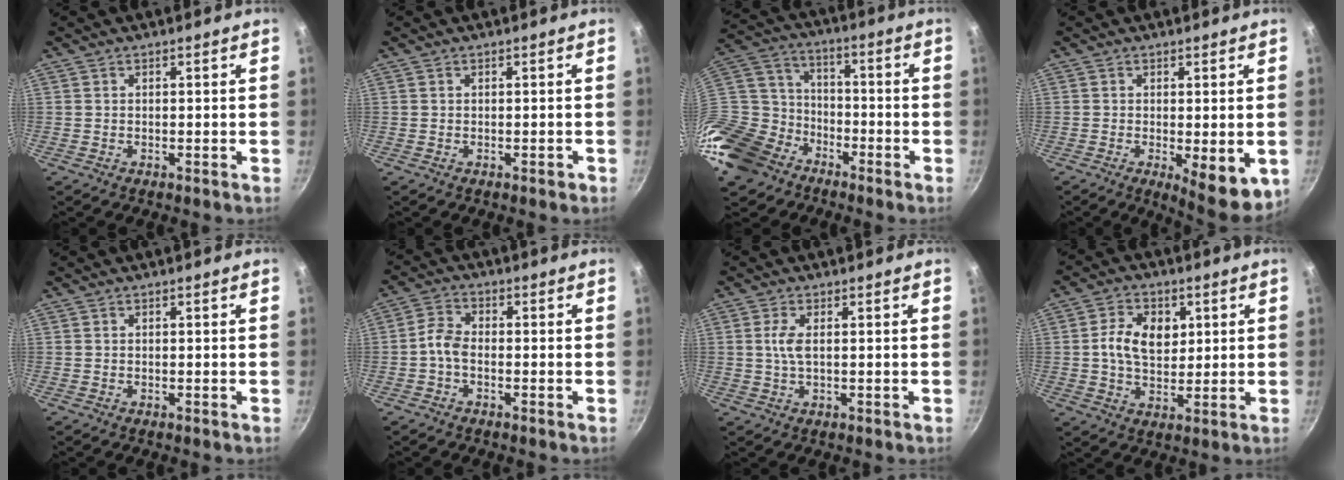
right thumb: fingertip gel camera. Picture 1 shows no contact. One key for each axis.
{"total": 0.7, "fx": -0.4, "fy": 0.3, "fz": 0.4, "tx": 0.001, "ty": 0.000, "tz": -0.007}
{"total": 22.4, "fx": -13.1, "fy": 15.3, "fz": 9.8, "tx": -0.250, "ty": 0.047, "tz": -0.246}
{"total": 8.8, "fx": -2.5, "fy": 3.0, "fz": 7.9, "tx": -0.102, "ty": -0.021, "tz": -0.030}
{"total": 0.0}
{"total": 4.5, "fx": -1.2, "fy": 2.8, "fz": 3.3, "tx": -0.063, "ty": 0.017, "tz": -0.033}
{"total": 3.1, "fx": 0.4, "fy": 1.2, "fz": 2.8, "tx": -0.072, "ty": 0.001, "tz": 0.009}
{"total": 9.1, "fx": 1.7, "fy": 6.2, "fz": 6.4, "tx": -0.091, "ty": -0.005, "tz": 0.031}